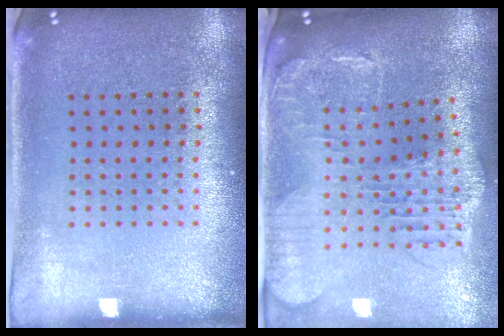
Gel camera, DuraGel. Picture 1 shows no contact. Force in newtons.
{"total": 2.2, "press": 2.0, "slide": 1.0}